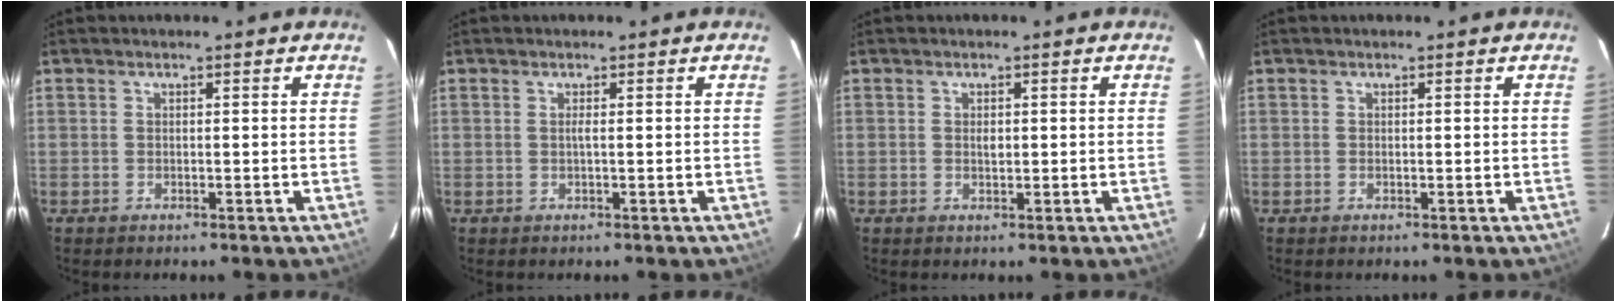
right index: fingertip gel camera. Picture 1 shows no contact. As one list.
[{"total": 0.6, "force": [0.0, -0.2, 0.6], "torque": [-0.010, -0.001, -0.001]}, {"total": 1.1, "force": [0.0, 0.7, 0.8], "torque": [-0.012, 0.001, 0.001]}, {"total": 0.0}]